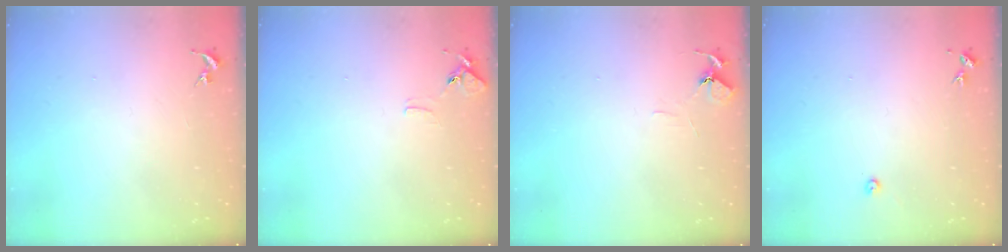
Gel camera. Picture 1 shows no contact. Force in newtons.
{"total": 6.2, "press": 6.1, "slide": 0.6}
{"total": 5.8, "press": 5.8, "slide": 0.6}
{"total": 2.4, "press": 2.4, "slide": 0.3}